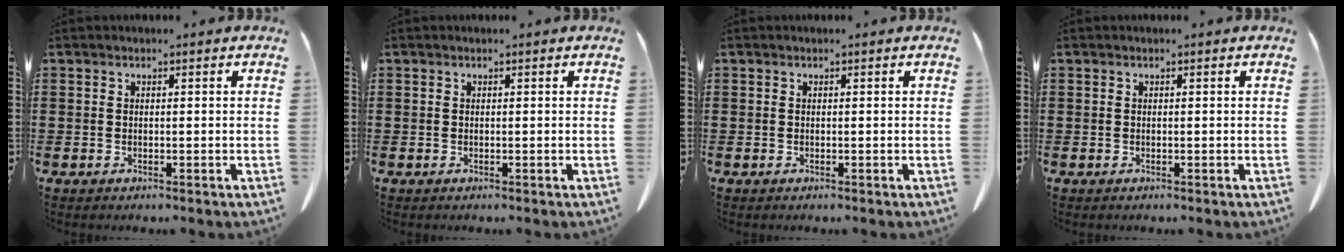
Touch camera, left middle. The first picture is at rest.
{"total": 0.0}
{"total": 0.0}
{"total": 0.0}